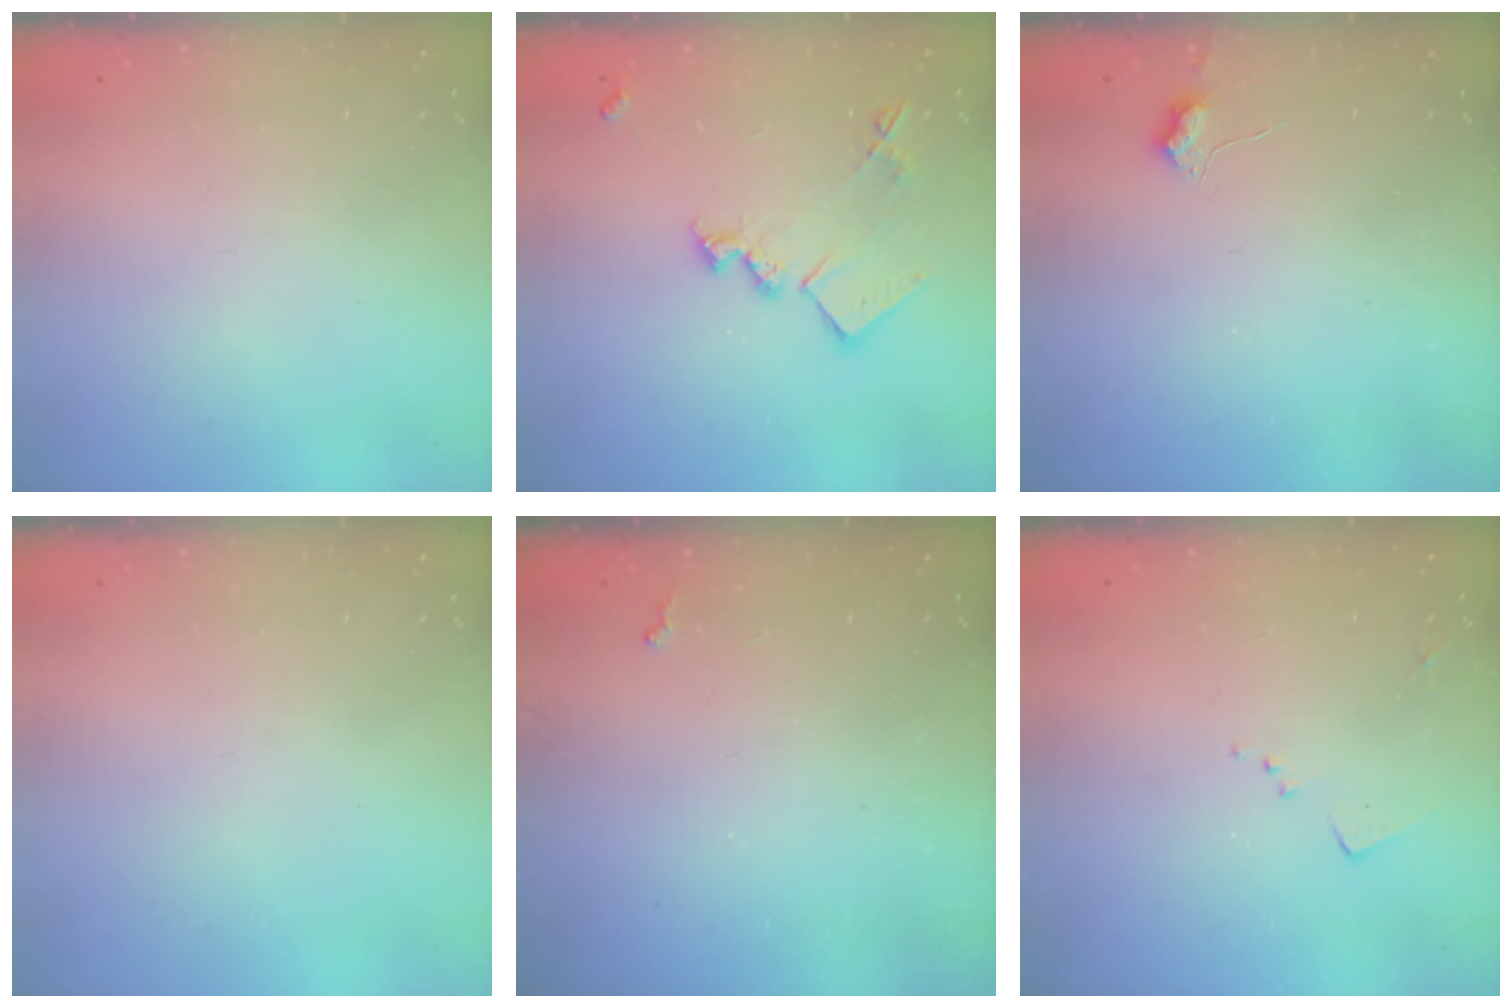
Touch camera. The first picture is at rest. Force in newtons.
{"total": 13.9, "press": 13.9, "slide": 0.7}
{"total": 4.3, "press": 4.3, "slide": 0.7}
{"total": 0.0}
{"total": 2.3, "press": 2.3, "slide": 0.5}
{"total": 6.3, "press": 6.2, "slide": 0.9}